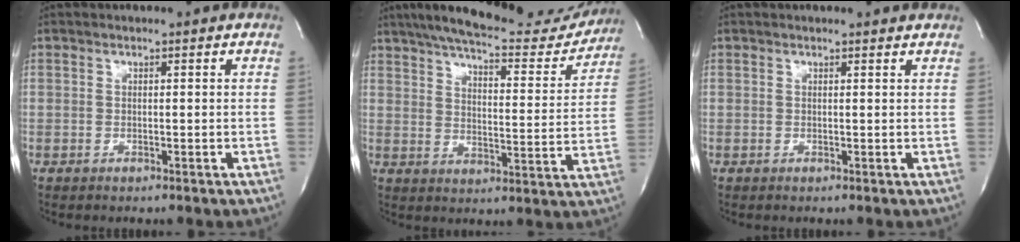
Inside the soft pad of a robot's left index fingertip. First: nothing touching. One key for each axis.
{"total": 21.8, "fx": 19.3, "fy": 4.6, "fz": 9.1, "tx": -0.143, "ty": -0.018, "tz": 0.248}
{"total": 1.8, "fx": 1.7, "fy": 0.3, "fz": 0.0, "tx": -0.009, "ty": -0.003, "tz": 0.009}